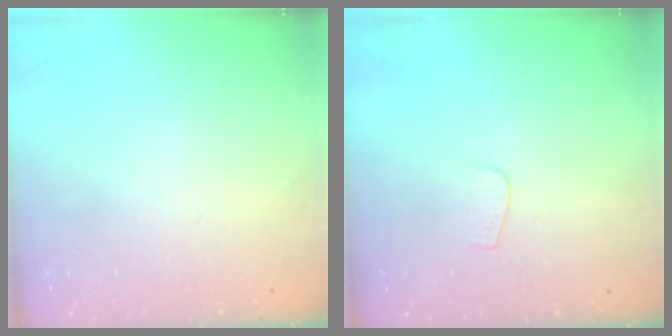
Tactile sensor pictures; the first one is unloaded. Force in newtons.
{"total": 3.4, "press": 3.4, "slide": 0.3}